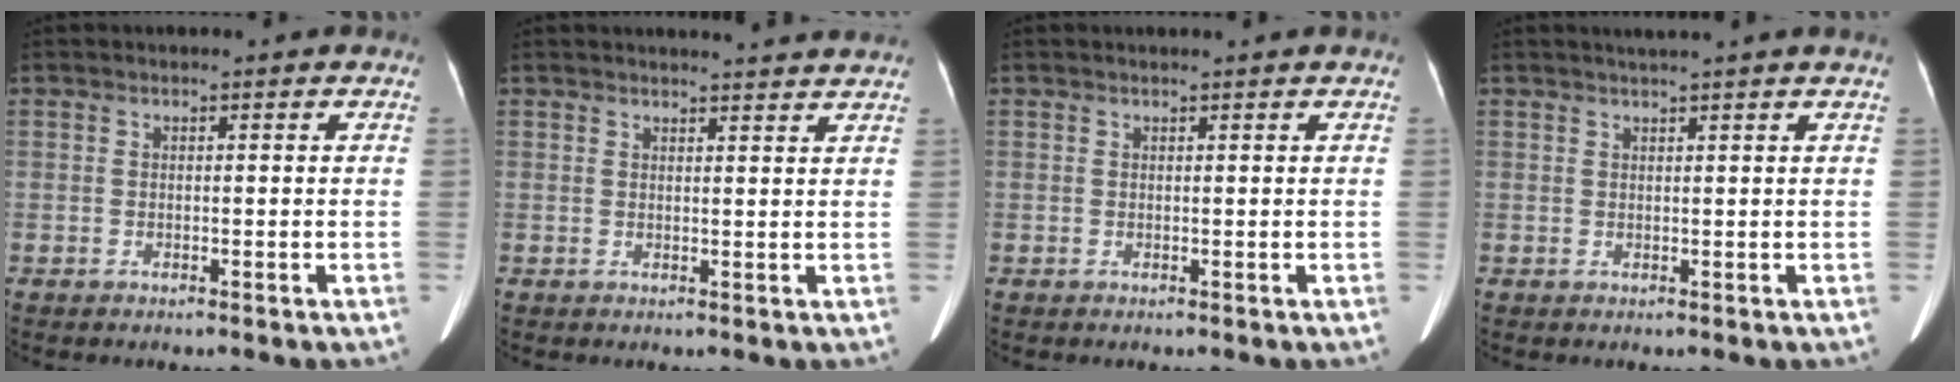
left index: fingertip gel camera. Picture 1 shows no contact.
{"total": 6.2, "force": [5.9, -0.3, 1.6], "torque": [-0.019, 0.003, 0.054]}
{"total": 0.8, "force": [0.8, -0.1, 0.2], "torque": [-0.010, 0.007, 0.013]}
{"total": 3.0, "force": [2.6, -0.8, 1.4], "torque": [-0.015, 0.013, 0.038]}